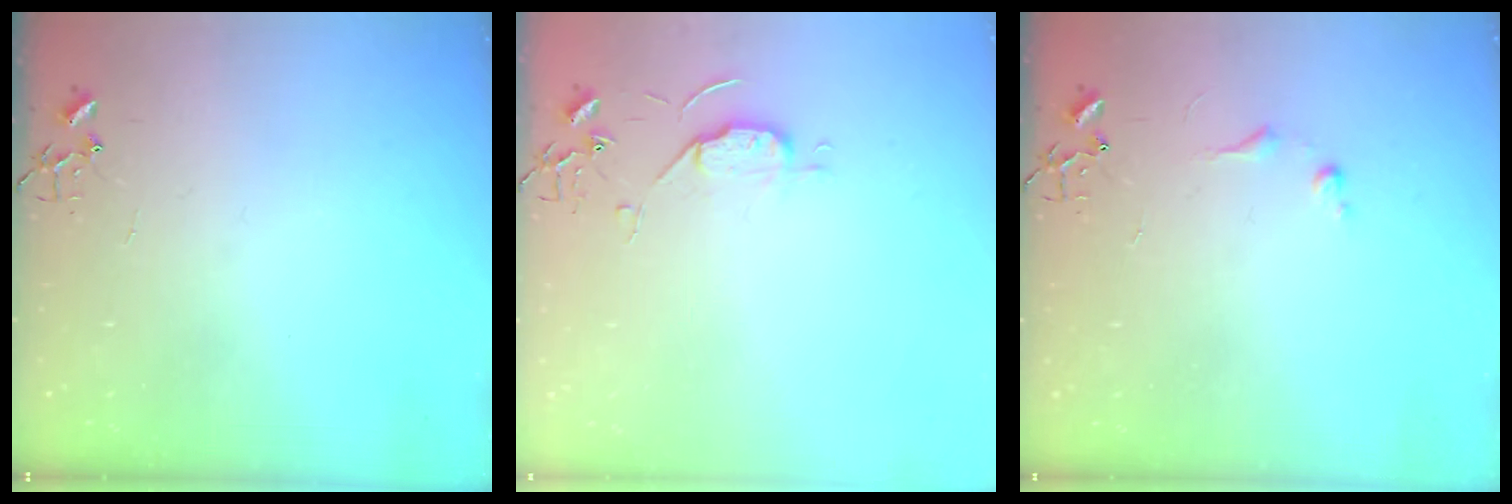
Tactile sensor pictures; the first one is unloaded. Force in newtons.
{"total": 5.3, "press": 5.2, "slide": 0.7}
{"total": 7.4, "press": 7.4, "slide": 0.9}